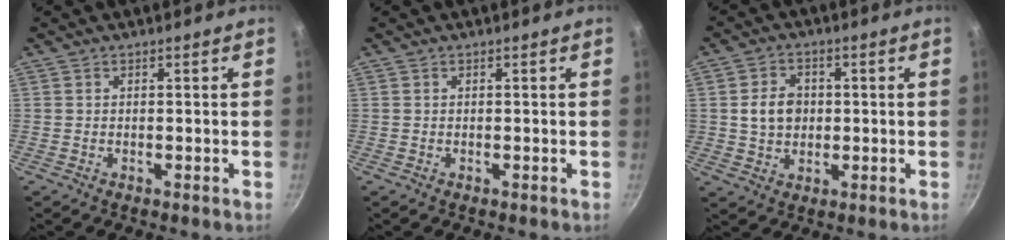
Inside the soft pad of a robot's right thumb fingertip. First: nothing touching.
{"total": 0.0}
{"total": 6.5, "force": [0.5, 5.3, 3.7], "torque": [-0.043, 0.009, 0.008]}